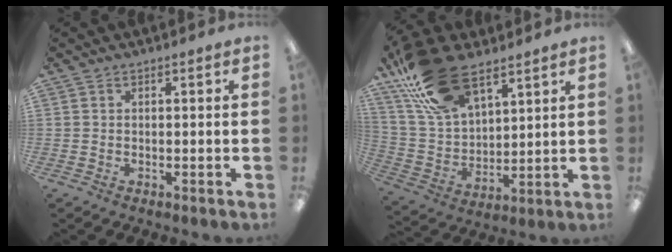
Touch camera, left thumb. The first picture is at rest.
{"total": 21.2, "force": [13.5, 10.8, 12.3], "torque": [-0.263, -0.051, 0.248]}